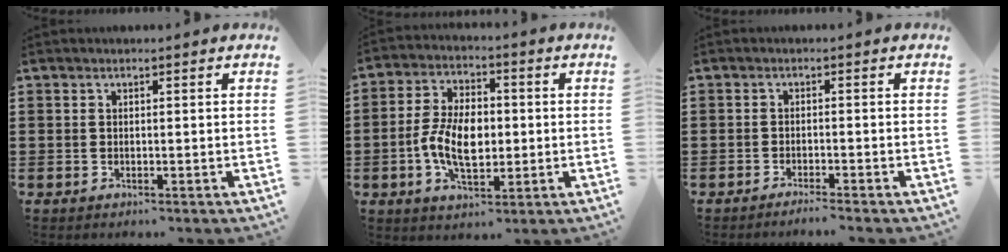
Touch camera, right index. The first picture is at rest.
{"total": 8.4, "force": [-1.0, 4.9, 6.7], "torque": [-0.149, 0.007, -0.023]}
{"total": 1.7, "force": [-1.6, -0.5, 0.3], "torque": [-0.005, -0.001, -0.032]}